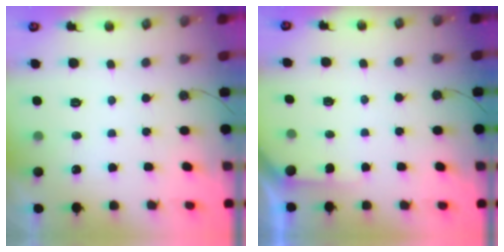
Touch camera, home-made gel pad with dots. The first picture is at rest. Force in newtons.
{"total": 2.5, "press": 2.5, "slide": 0.3}